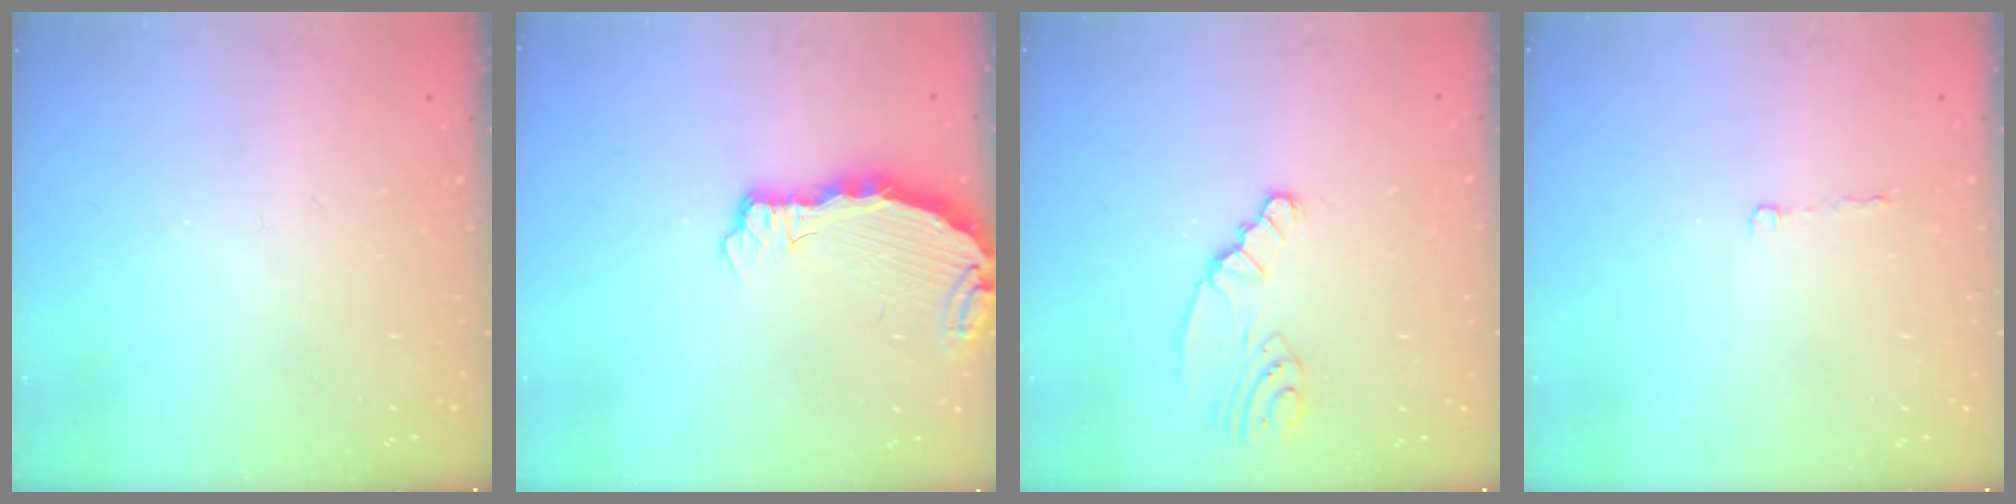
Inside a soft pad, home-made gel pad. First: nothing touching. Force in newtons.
{"total": 4.8, "press": 4.8, "slide": 0.4}
{"total": 2.4, "press": 2.4, "slide": 0.1}
{"total": 2.2, "press": 2.2, "slide": 0.4}